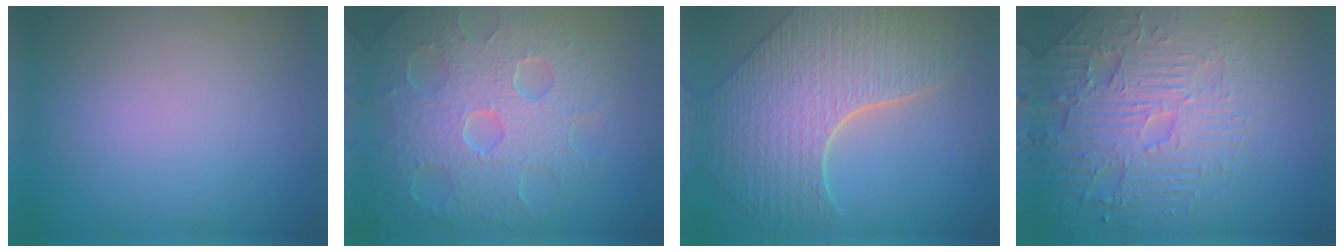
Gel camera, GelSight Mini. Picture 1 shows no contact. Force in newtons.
{"total": 8.8, "press": 6.2, "slide": 6.2}
{"total": 8.4, "press": 6.1, "slide": 5.7}
{"total": 6.7, "press": 5.2, "slide": 4.2}